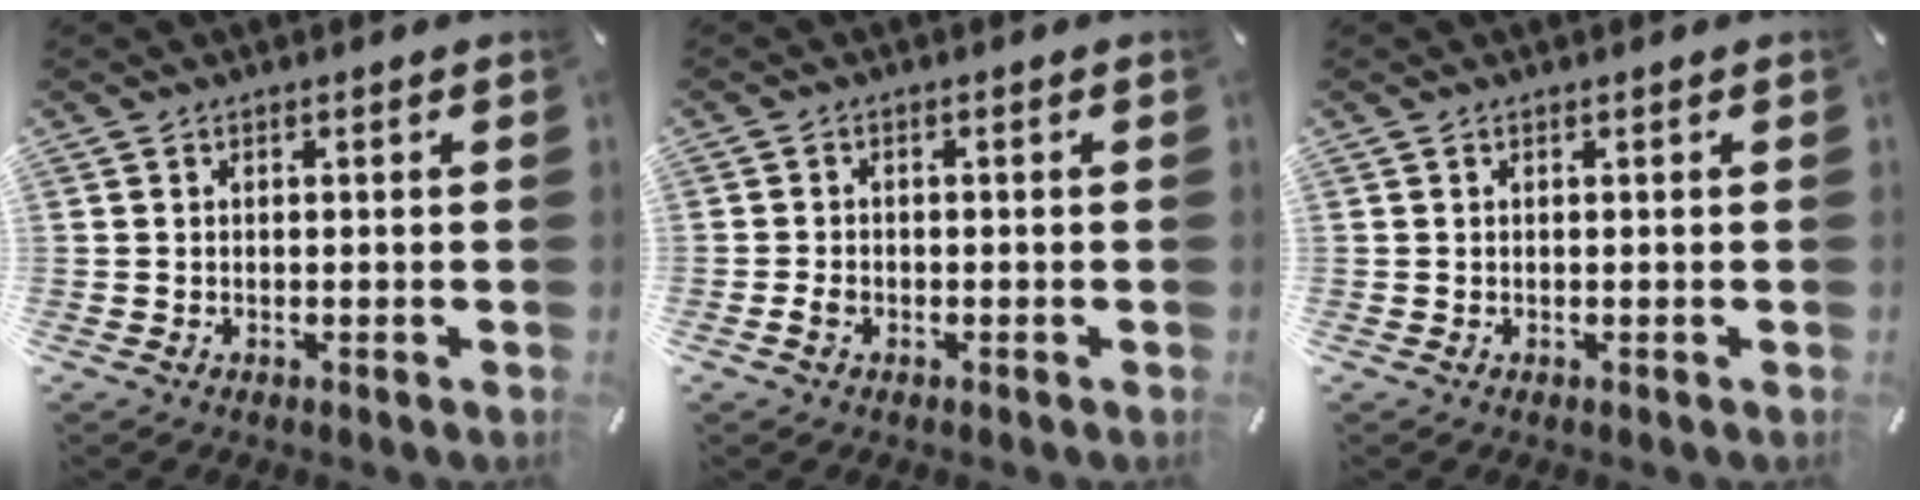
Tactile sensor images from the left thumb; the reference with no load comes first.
{"total": 2.0, "force": [-0.8, 1.4, 1.2], "torque": [-0.022, 0.003, -0.015]}
{"total": 0.0}